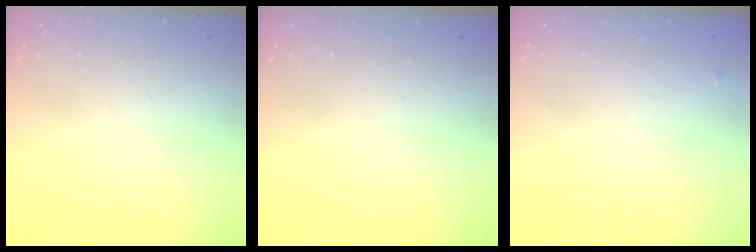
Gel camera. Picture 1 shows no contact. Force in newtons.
{"total": 0.0}
{"total": 2.8, "press": 2.8, "slide": 0.4}